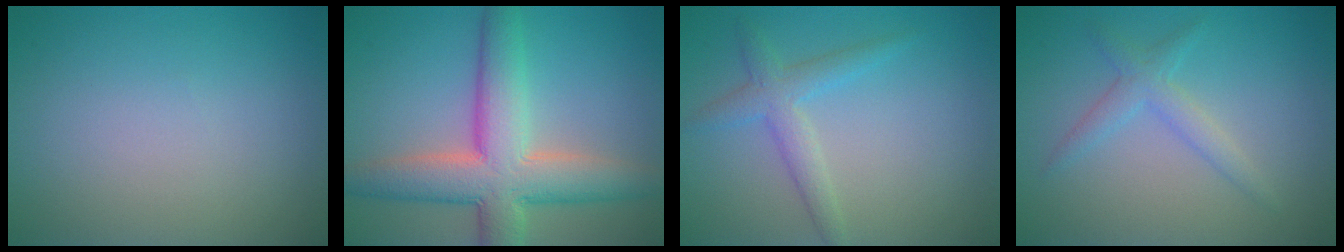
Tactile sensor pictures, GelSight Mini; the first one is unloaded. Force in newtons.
{"total": 8.4, "press": 8.4, "slide": 0.5}
{"total": 2.7, "press": 2.7, "slide": 0.1}
{"total": 2.2, "press": 2.2, "slide": 0.2}